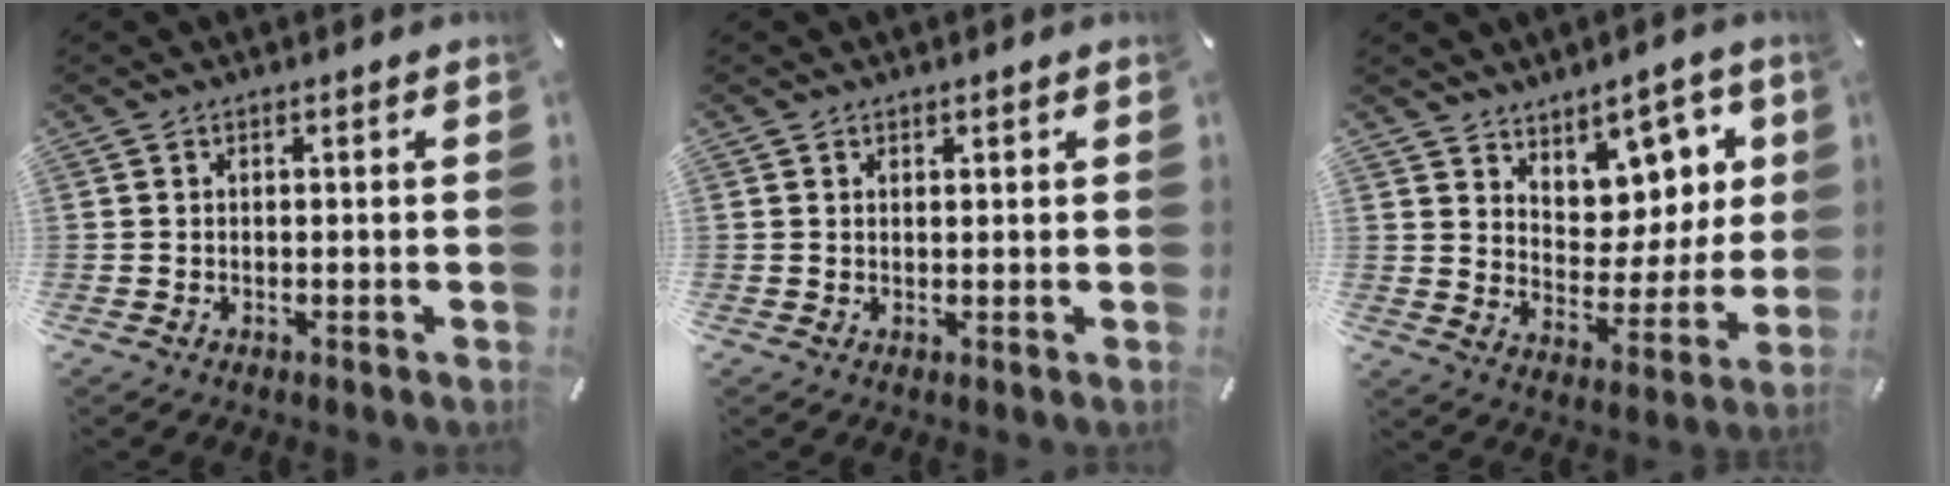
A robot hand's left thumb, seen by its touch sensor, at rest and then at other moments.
{"total": 1.1, "force": [0.6, 0.6, 0.6], "torque": [-0.003, -0.001, 0.010]}
{"total": 9.9, "force": [7.0, 6.7, 2.0], "torque": [-0.025, -0.086, 0.131]}